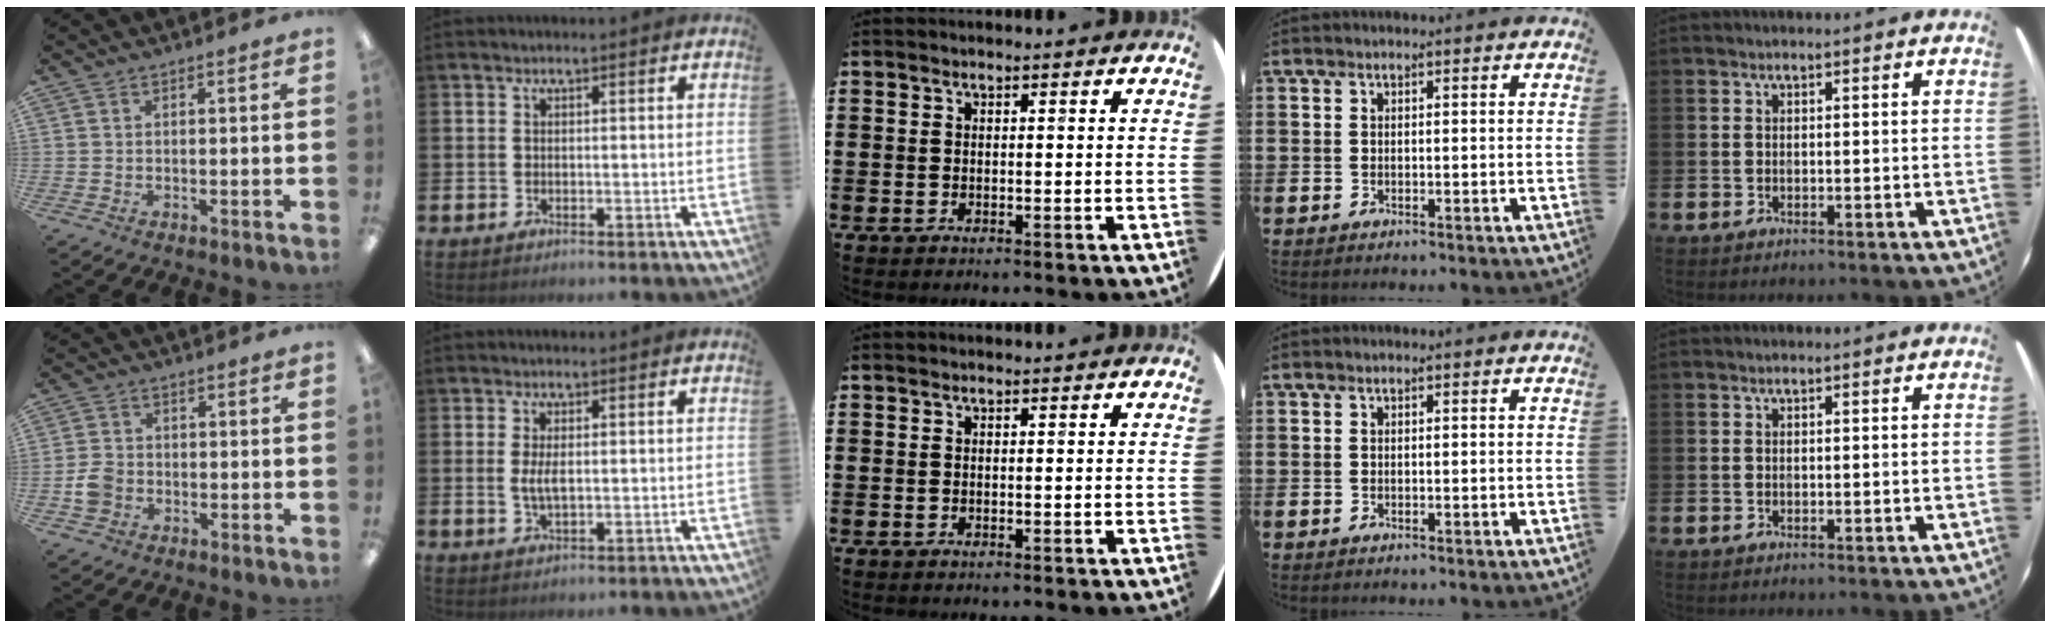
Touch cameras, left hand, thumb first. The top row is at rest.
{"thumb": {"total": 4.3, "force": [-1.6, 3.4, 2.1], "torque": [-0.040, 0.008, -0.029]}, "index": {"total": 2.7, "force": [0.3, 1.0, 2.5], "torque": [-0.048, 0.002, 0.004]}}